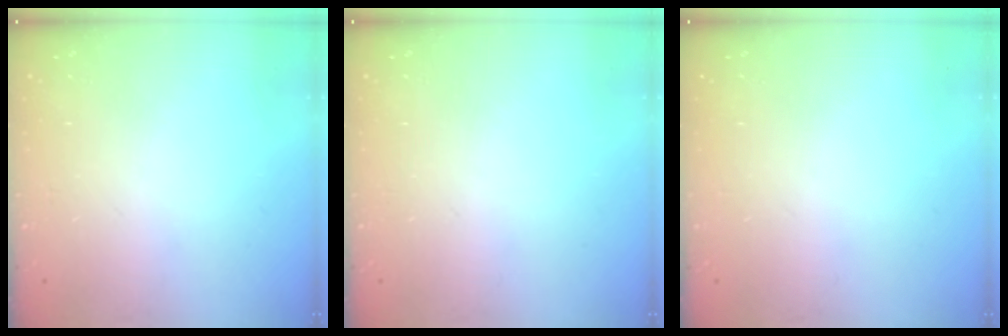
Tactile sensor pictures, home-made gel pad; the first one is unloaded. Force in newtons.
{"total": 0.0}
{"total": 0.0}